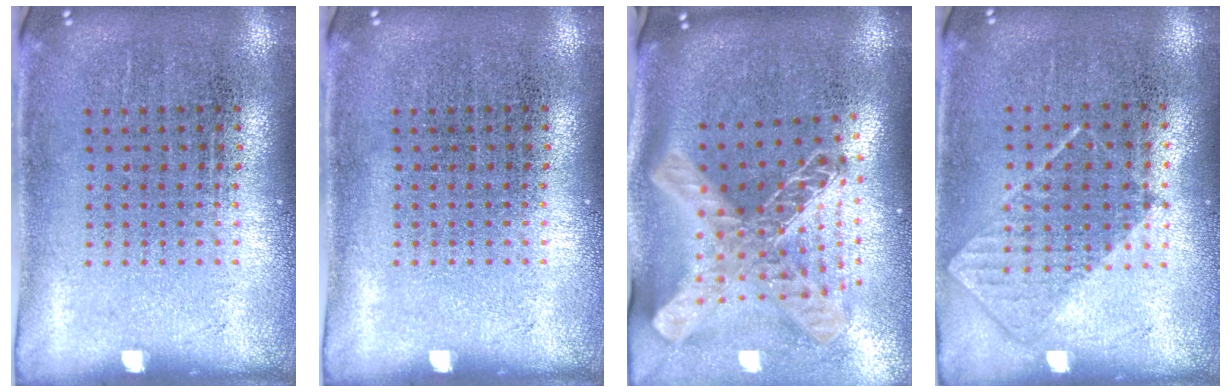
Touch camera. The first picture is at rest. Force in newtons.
{"total": 0.0}
{"total": 2.9, "press": 2.0, "slide": 2.1}
{"total": 0.8, "press": 0.8, "slide": 0.4}